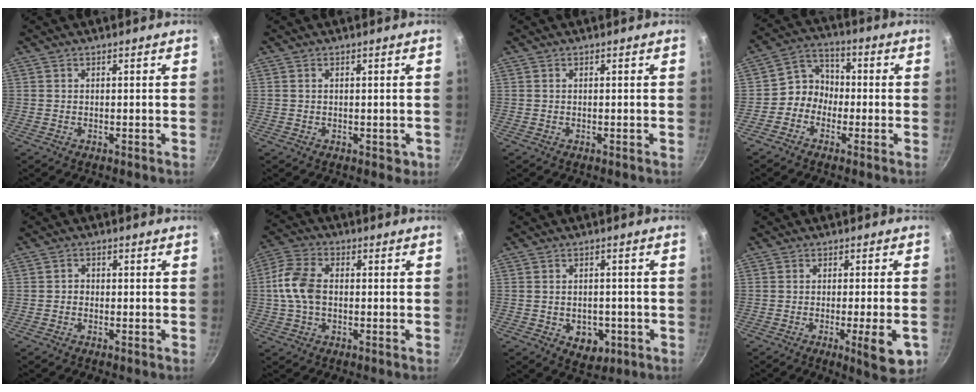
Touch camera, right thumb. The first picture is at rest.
{"total": 2.1, "force": [-0.1, 1.4, 1.6], "torque": [-0.014, 0.000, 0.001]}
{"total": 0.0}
{"total": 6.6, "force": [-1.8, 5.8, 2.5], "torque": [-0.006, 0.034, -0.050]}
{"total": 1.2, "force": [-0.5, 1.0, 0.4], "torque": [-0.003, 0.005, -0.012]}
{"total": 9.1, "force": [-0.2, 5.9, 6.9], "torque": [-0.141, 0.023, -0.014]}
{"total": 6.2, "force": [-2.0, 4.6, 3.7], "torque": [-0.033, 0.006, -0.016]}
{"total": 8.4, "force": [-2.9, 1.5, 7.8], "torque": [-0.098, 0.001, -0.038]}